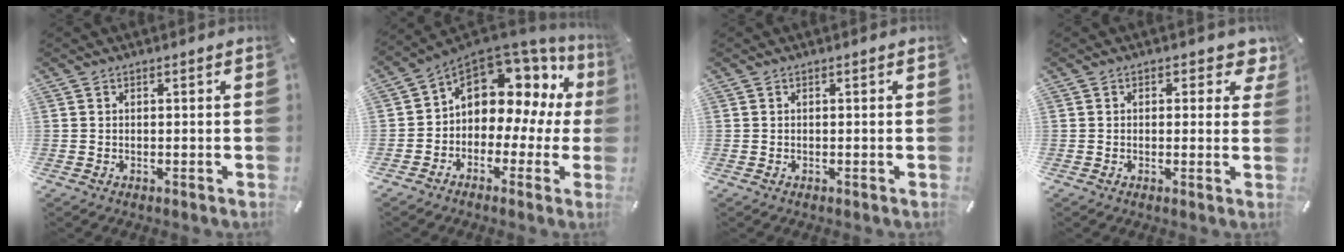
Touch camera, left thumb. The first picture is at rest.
{"total": 11.2, "force": [5.3, 7.8, 5.9], "torque": [-0.101, -0.044, 0.093]}
{"total": 0.0}
{"total": 3.4, "force": [1.4, 2.3, 2.2], "torque": [-0.016, -0.001, 0.017]}